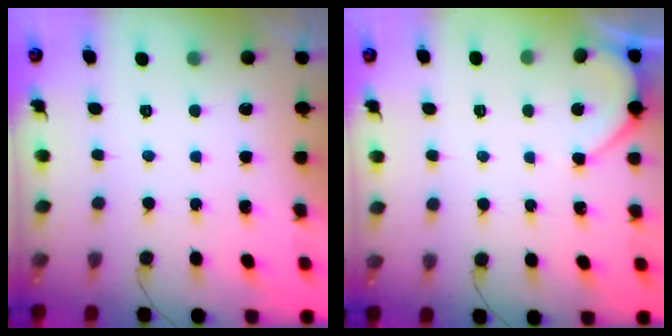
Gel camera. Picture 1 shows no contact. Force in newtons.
{"total": 3.2, "press": 3.2, "slide": 0.3}